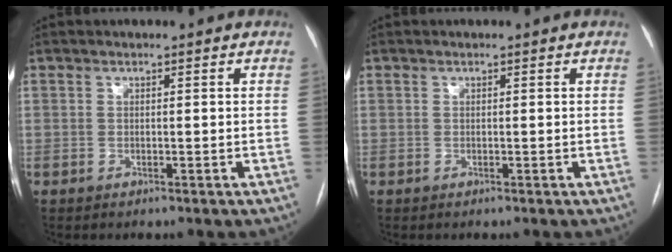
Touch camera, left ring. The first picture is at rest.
{"total": 0.0}